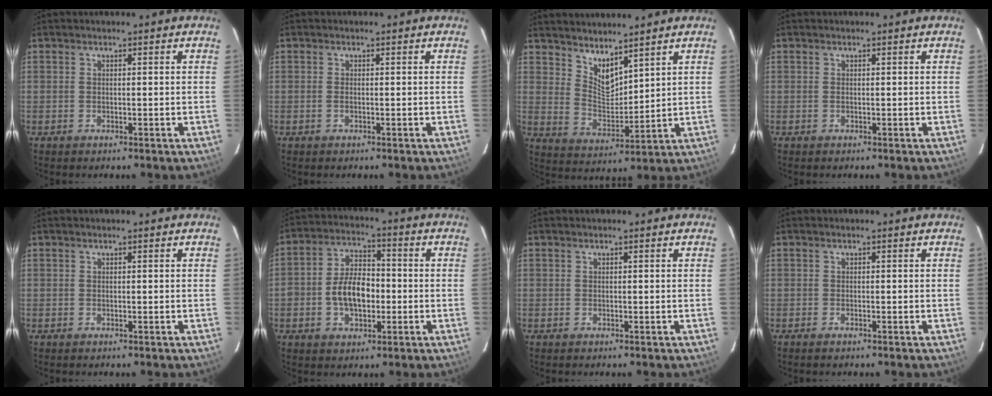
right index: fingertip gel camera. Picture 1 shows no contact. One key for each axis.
{"total": 0.6, "fx": -0.2, "fy": 0.3, "fz": 0.5, "tx": -0.011, "ty": 0.000, "tz": -0.005}
{"total": 7.0, "fx": 5.7, "fy": 2.3, "fz": 3.5, "tx": -0.055, "ty": -0.007, "tz": 0.110}
{"total": 0.0}
{"total": 0.0}
{"total": 9.3, "fx": -2.0, "fy": 5.6, "fz": 7.2, "tx": -0.139, "ty": 0.019, "tz": -0.030}
{"total": 0.0}
{"total": 0.7, "fx": -0.6, "fy": 0.2, "fz": 0.3, "tx": -0.007, "ty": -0.001, "tz": -0.012}